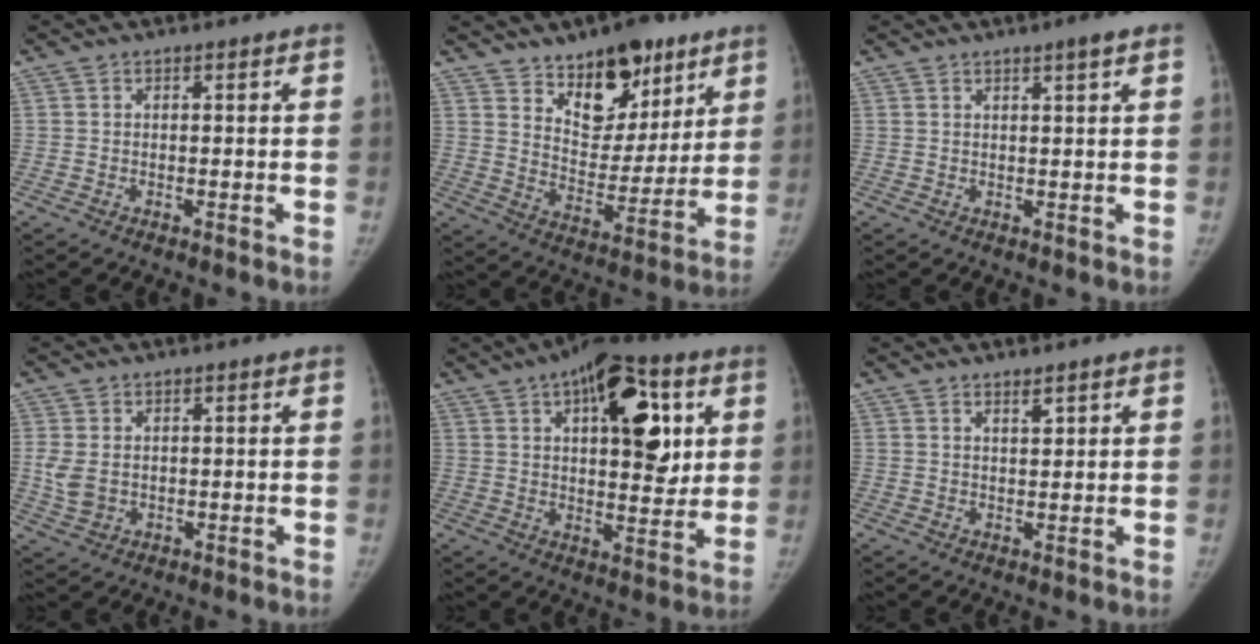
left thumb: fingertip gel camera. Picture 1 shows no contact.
{"total": 15.3, "force": [10.0, 8.3, 8.1], "torque": [-0.070, -0.068, 0.166]}
{"total": 2.3, "force": [1.5, 0.1, 1.8], "torque": [-0.027, -0.007, 0.021]}
{"total": 4.7, "force": [0.2, 3.6, 3.0], "torque": [-0.059, -0.006, 0.012]}
{"total": 19.9, "force": [7.0, 9.6, 16.0], "torque": [-0.182, -0.010, 0.099]}
{"total": 1.9, "force": [1.4, 0.6, 1.2], "torque": [-0.013, -0.011, 0.026]}